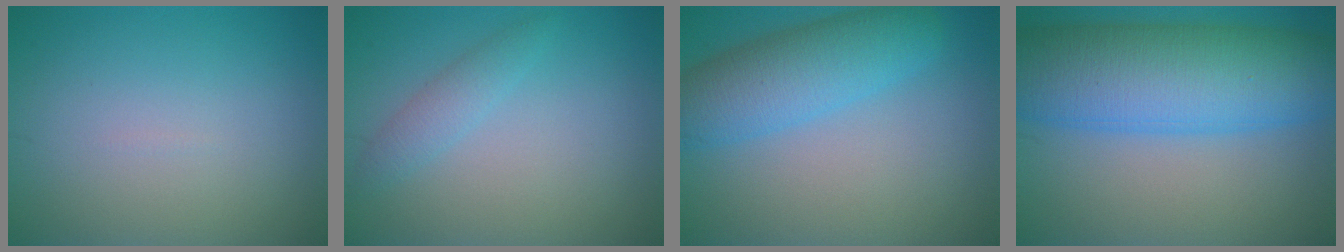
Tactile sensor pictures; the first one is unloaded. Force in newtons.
{"total": 1.8, "press": 1.8, "slide": 0.1}
{"total": 6.2, "press": 6.2, "slide": 0.2}
{"total": 12.4, "press": 12.4, "slide": 0.2}